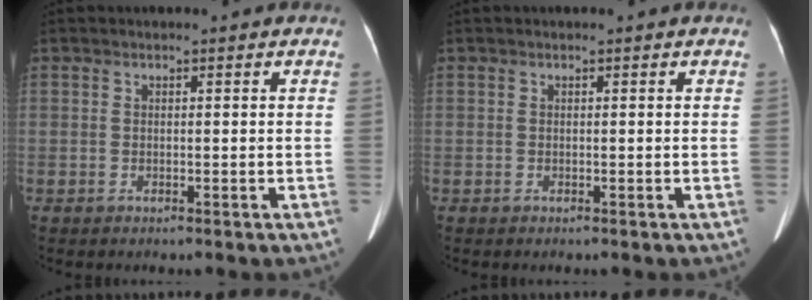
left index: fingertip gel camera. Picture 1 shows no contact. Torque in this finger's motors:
{"motor_torque": [0.09, -0.02, 0.03, 0.01]}